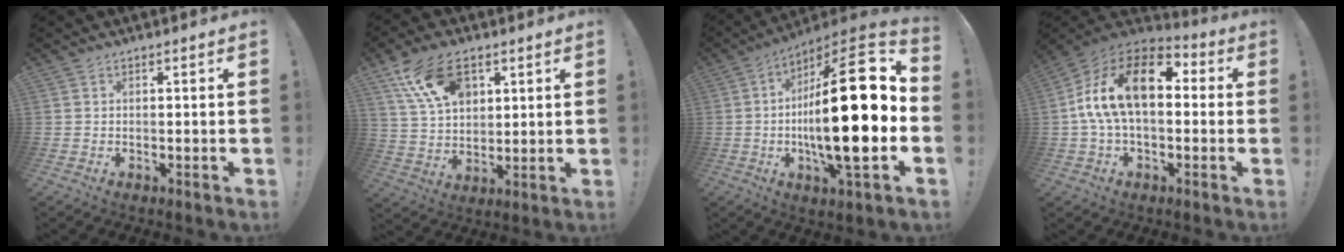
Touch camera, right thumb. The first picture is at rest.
{"total": 15.5, "force": [7.8, 9.6, 9.4], "torque": [-0.171, -0.014, 0.153]}
{"total": 27.6, "force": [-1.1, 7.4, 26.5], "torque": [-0.425, -0.006, -0.028]}
{"total": 19.0, "force": [3.7, 10.3, 15.6], "torque": [-0.278, 0.005, 0.064]}